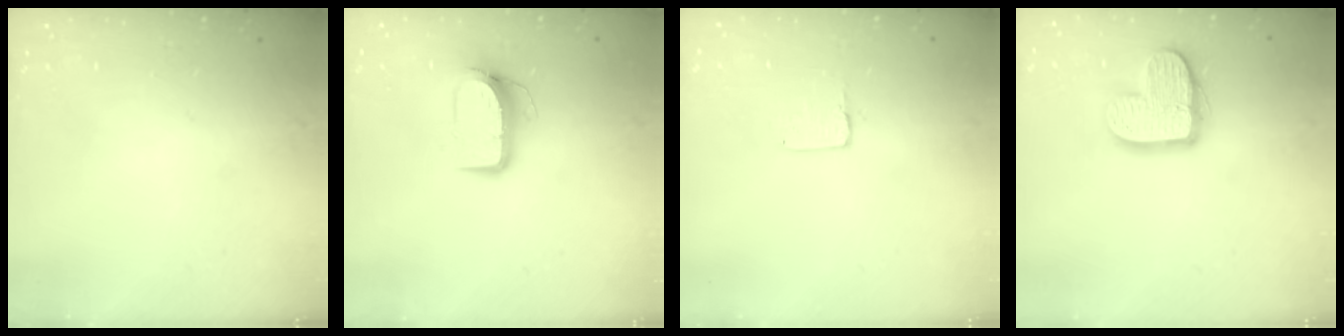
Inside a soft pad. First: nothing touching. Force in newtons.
{"total": 9.1, "press": 9.1, "slide": 0.9}
{"total": 2.0, "press": 2.0, "slide": 0.0}
{"total": 13.7, "press": 13.7, "slide": 0.9}